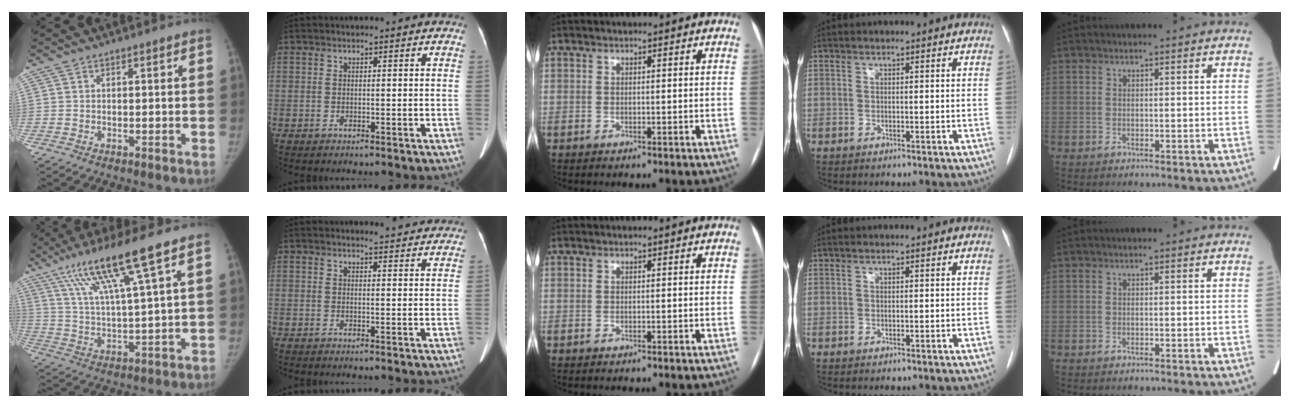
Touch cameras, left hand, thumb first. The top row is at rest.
{"thumb": {"total": 14.5, "force": [8.5, 0.3, 11.8], "torque": [-0.218, -0.028, 0.159]}, "index": {"total": 6.0, "force": [5.8, 0.8, 1.1], "torque": [-0.009, -0.004, 0.048]}}